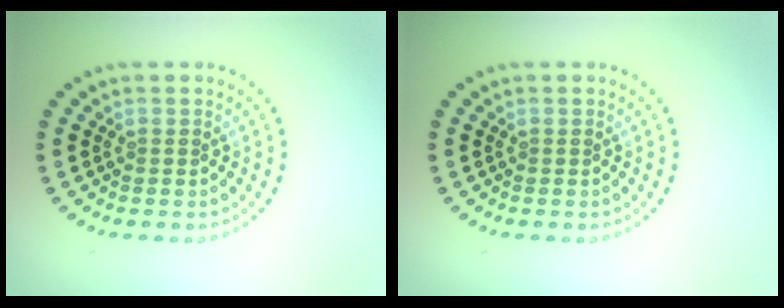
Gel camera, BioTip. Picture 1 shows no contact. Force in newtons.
{"total": 0.0}